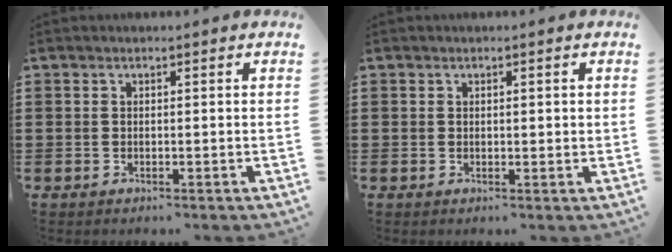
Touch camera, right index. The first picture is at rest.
{"total": 0.6, "force": [0.2, 0.2, 0.5], "torque": [-0.010, 0.002, 0.003]}